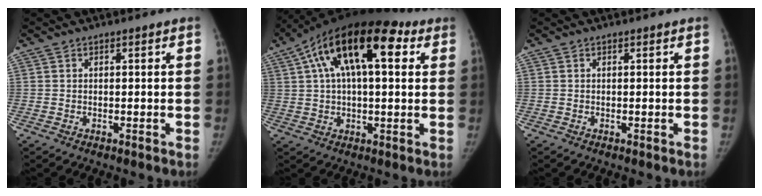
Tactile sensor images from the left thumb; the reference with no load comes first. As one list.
[{"total": 20.2, "force": [7.1, 9.2, 16.6], "torque": [-0.272, 0.032, 0.108]}, {"total": 0.0}]